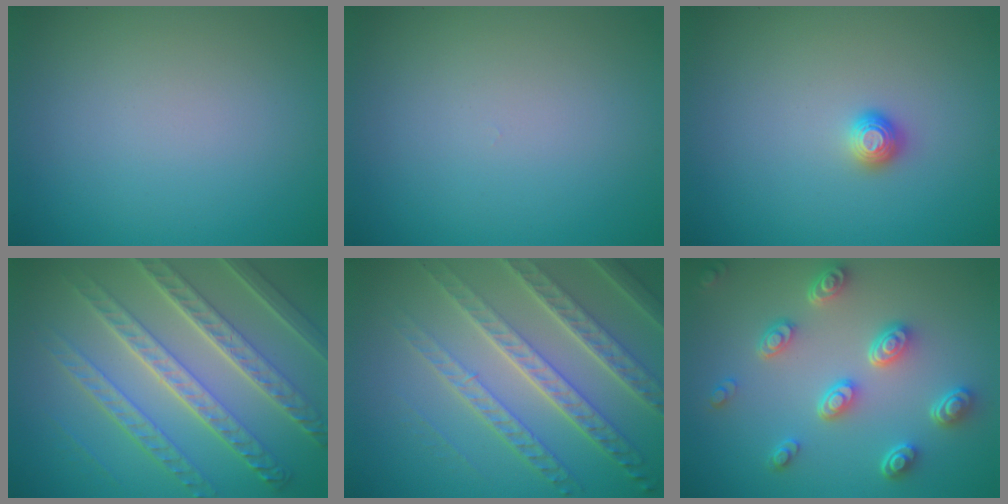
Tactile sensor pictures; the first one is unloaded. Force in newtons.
{"total": 0.0}
{"total": 1.1, "press": 1.0, "slide": 0.2}
{"total": 8.2, "press": 6.4, "slide": 5.1}
{"total": 8.0, "press": 5.4, "slide": 5.9}
{"total": 5.0, "press": 3.9, "slide": 3.1}